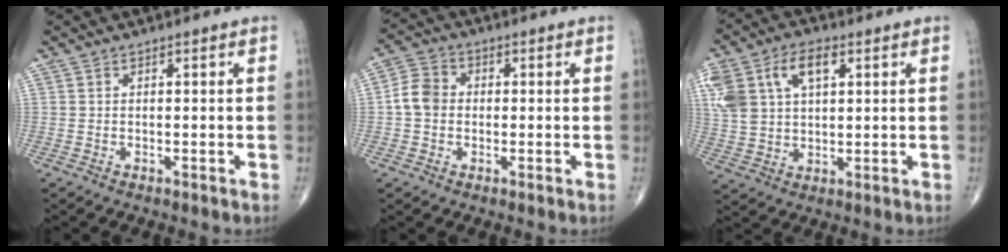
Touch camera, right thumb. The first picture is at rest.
{"total": 5.6, "force": [-0.3, 4.7, 3.1], "torque": [-0.049, 0.015, -0.016]}
{"total": 13.6, "force": [4.9, 8.2, 9.7], "torque": [-0.196, 0.010, 0.096]}